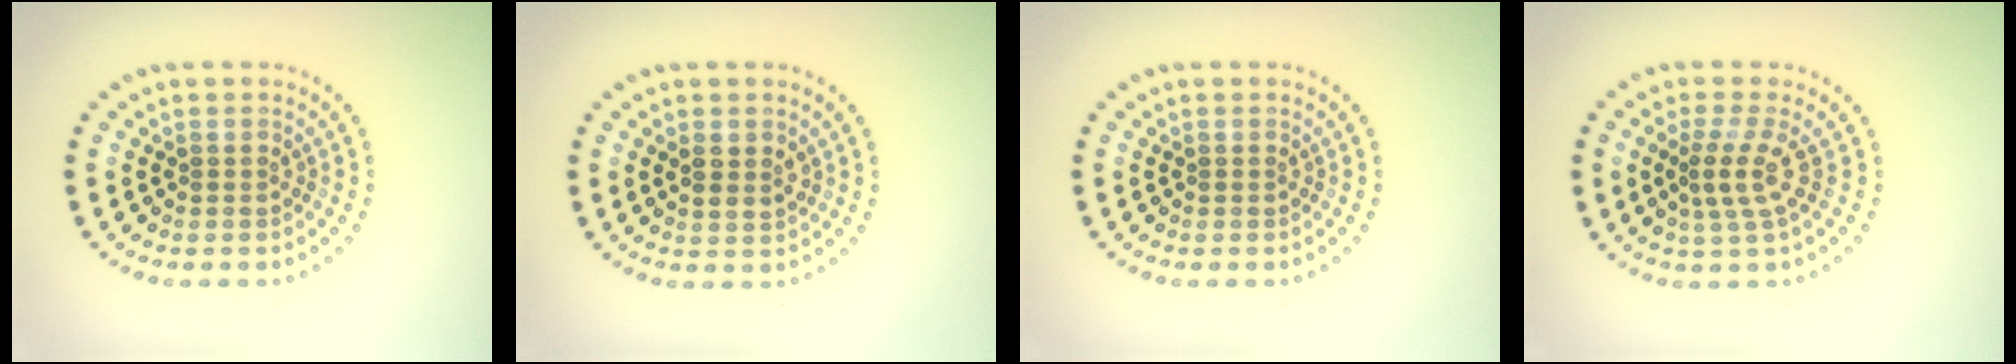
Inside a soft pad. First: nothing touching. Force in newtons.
{"total": 1.6, "press": 1.5, "slide": 0.6}
{"total": 0.0}
{"total": 2.7, "press": 1.9, "slide": 1.9}